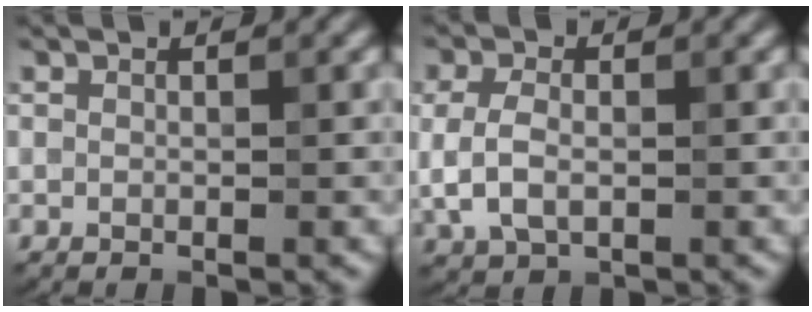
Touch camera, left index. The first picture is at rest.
{"total": 3.4, "force": [-0.1, 2.0, 2.7], "torque": [-0.063, 0.005, -0.004]}